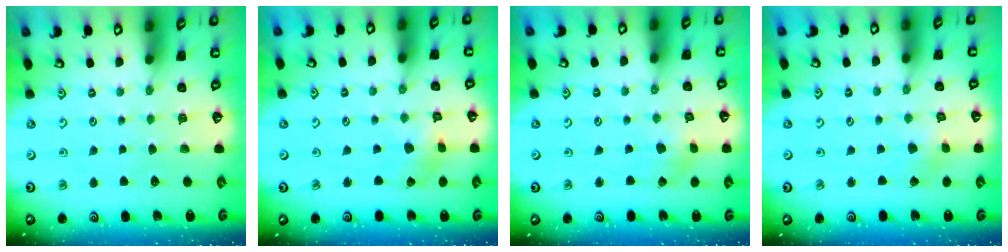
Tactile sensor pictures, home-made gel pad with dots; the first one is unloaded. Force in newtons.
{"total": 1.4, "press": 1.4, "slide": 0.2}
{"total": 1.7, "press": 1.7, "slide": 0.3}
{"total": 2.2, "press": 2.2, "slide": 0.2}